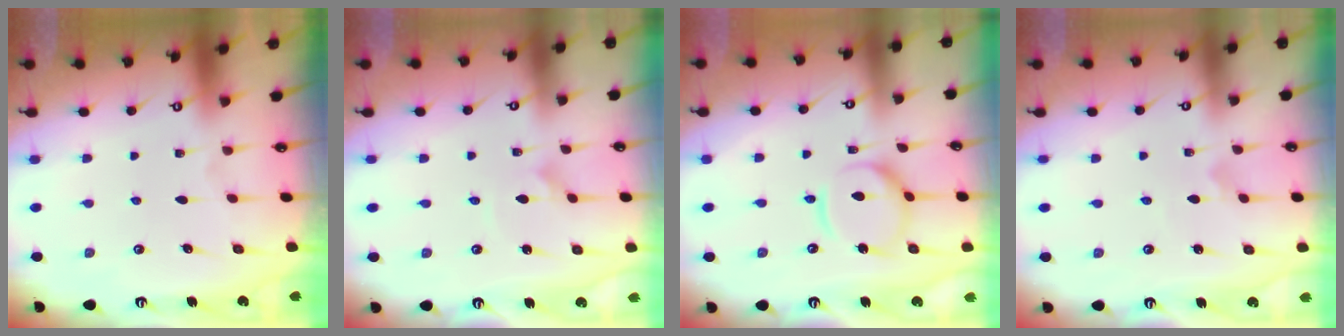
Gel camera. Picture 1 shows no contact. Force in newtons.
{"total": 1.3, "press": 1.3, "slide": 0.0}
{"total": 11.1, "press": 11.1, "slide": 1.0}
{"total": 1.9, "press": 1.9, "slide": 0.1}